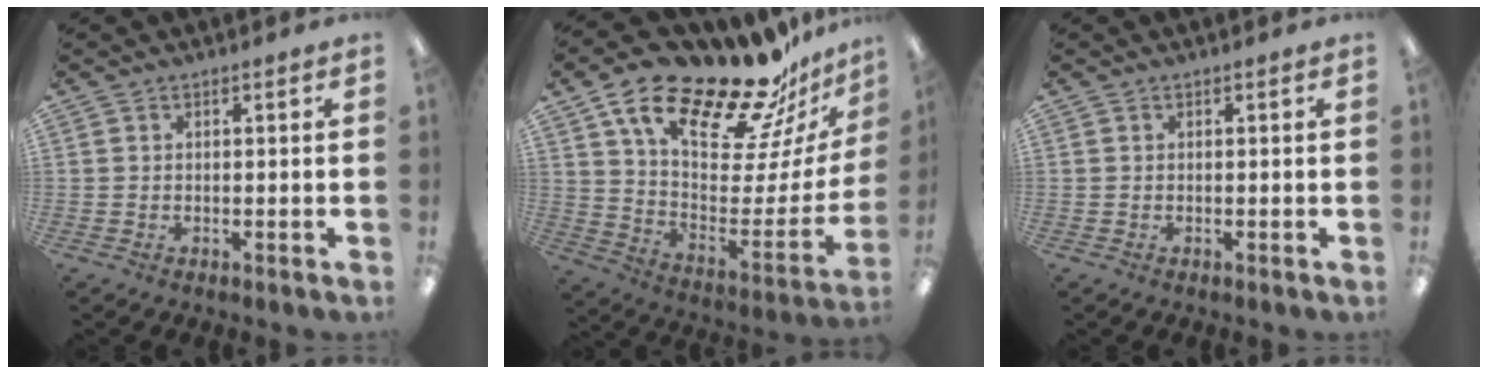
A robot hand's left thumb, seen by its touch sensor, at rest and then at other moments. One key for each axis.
{"total": 24.8, "fx": 18.8, "fy": 8.1, "fz": 14.0, "tx": -0.223, "ty": -0.132, "tz": 0.319}
{"total": 0.0}